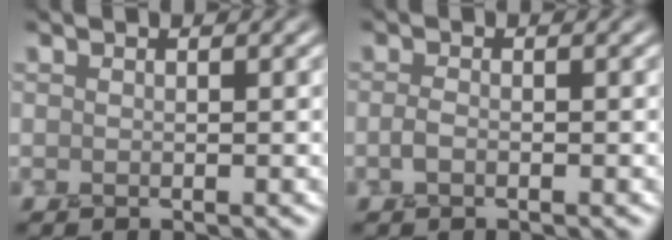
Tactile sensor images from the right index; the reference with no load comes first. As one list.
[{"total": 1.2, "force": [-0.4, 0.5, 1.0], "torque": [-0.023, -0.001, -0.011]}]